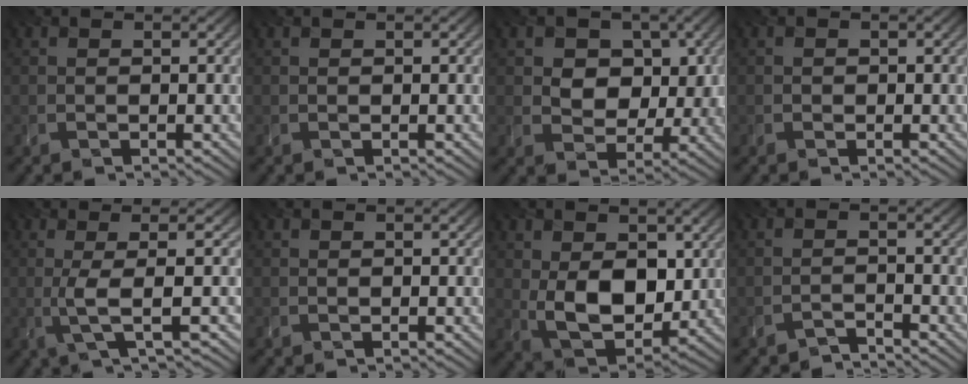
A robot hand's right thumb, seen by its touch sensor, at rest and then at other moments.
{"total": 0.0}
{"total": 6.3, "force": [1.4, 5.1, 3.4], "torque": [-0.061, -0.008, 0.014]}
{"total": 0.6, "force": [-0.2, 0.5, -0.1], "torque": [0.008, -0.008, -0.003]}
{"total": 4.2, "force": [-0.2, 0.5, 4.2], "torque": [-0.074, 0.003, -0.009]}
{"total": 0.0}
{"total": 9.5, "force": [0.8, 6.2, 7.2], "torque": [-0.147, -0.016, 0.021]}
{"total": 1.9, "force": [-1.9, 0.1, 0.2], "torque": [0.004, 0.002, -0.042]}